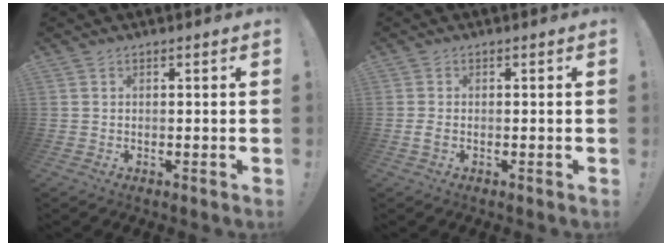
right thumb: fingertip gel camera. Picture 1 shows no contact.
{"total": 1.5, "force": [-0.6, 0.9, 1.1], "torque": [-0.019, 0.003, -0.010]}